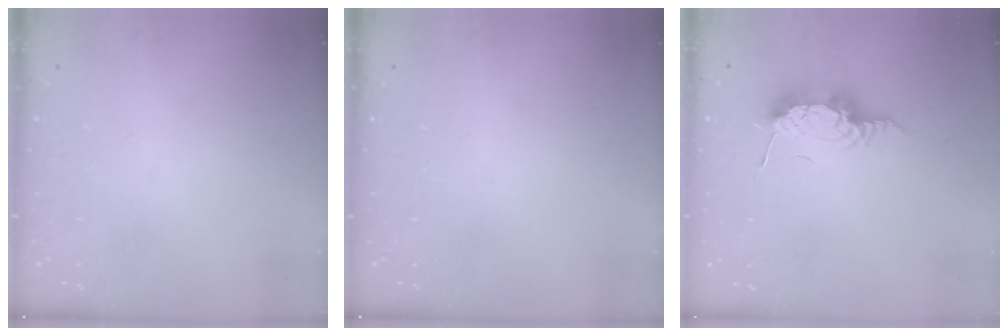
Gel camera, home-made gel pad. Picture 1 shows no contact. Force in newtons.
{"total": 0.0}
{"total": 8.5, "press": 8.4, "slide": 1.4}